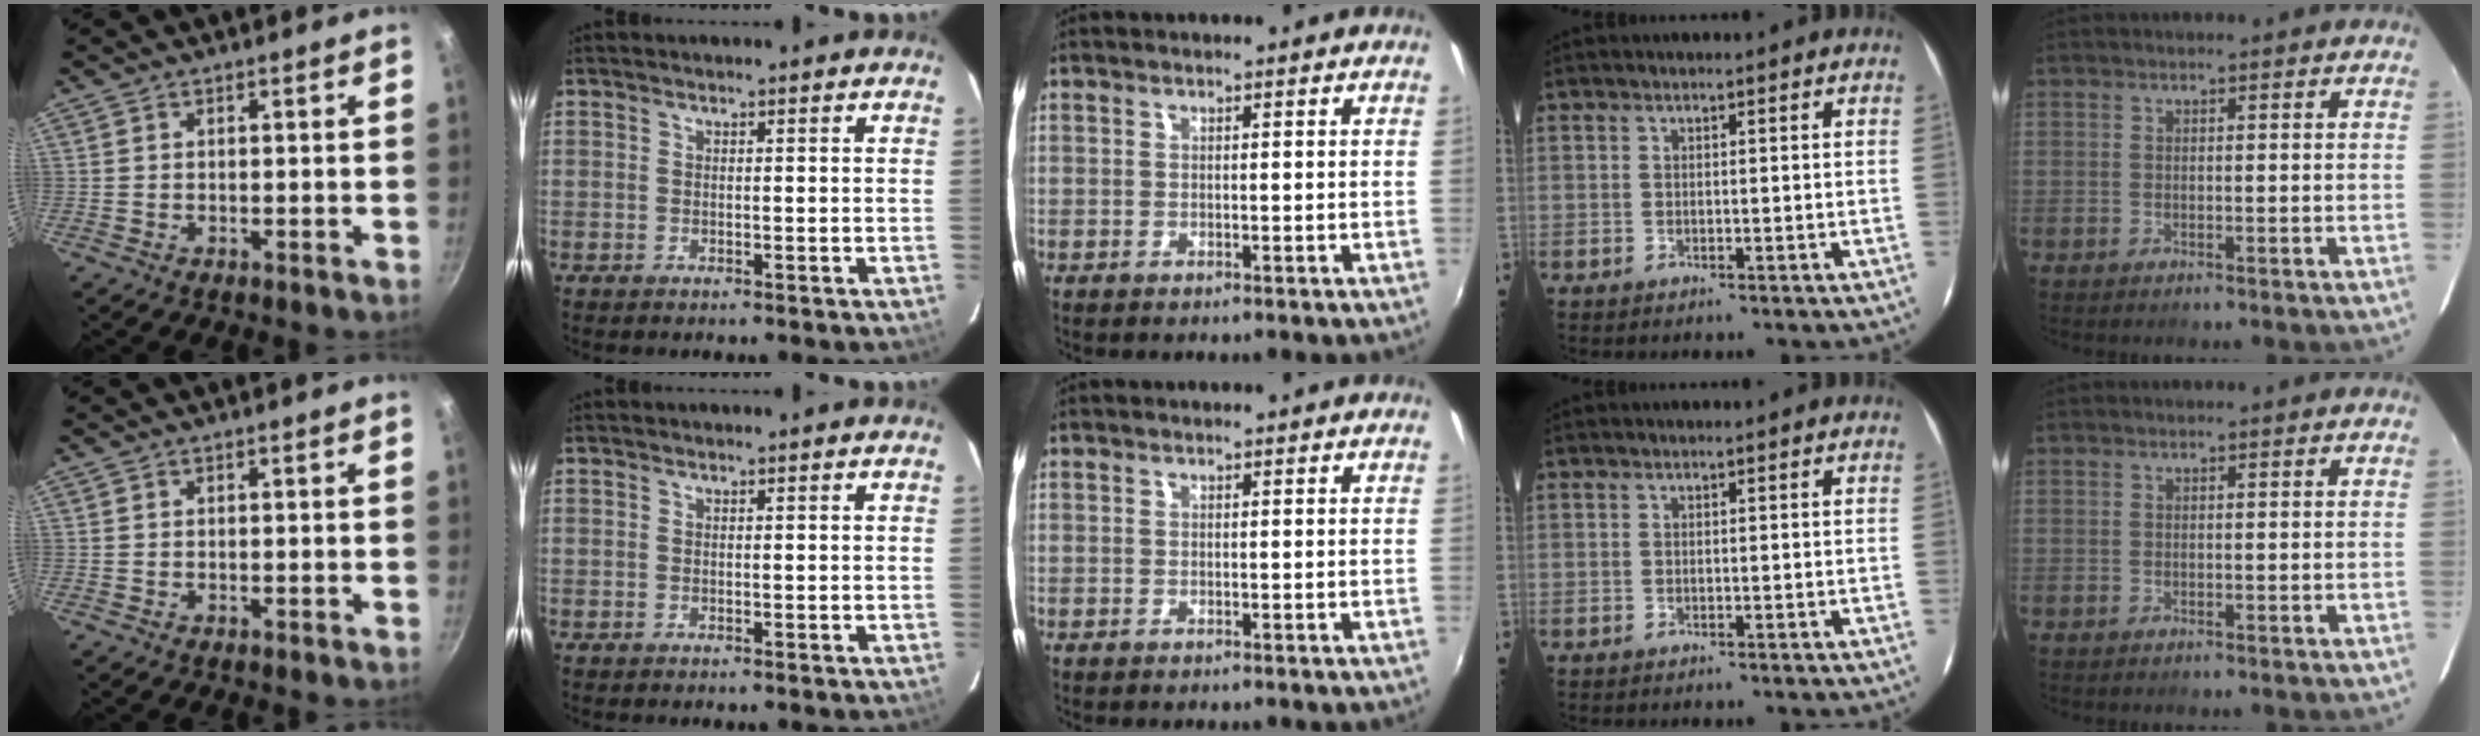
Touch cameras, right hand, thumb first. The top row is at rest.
{}